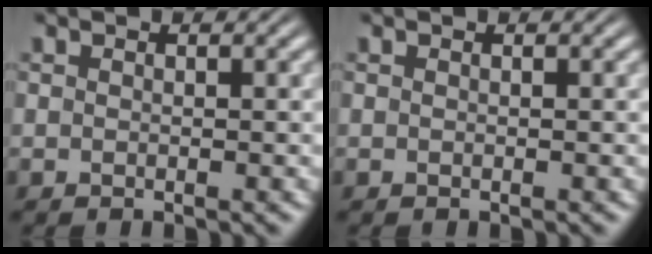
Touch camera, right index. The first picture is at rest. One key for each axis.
{"total": 0.0}